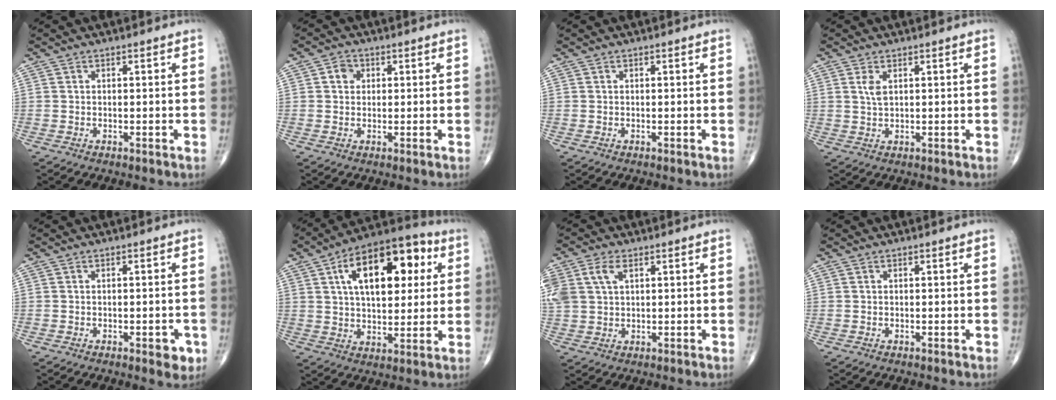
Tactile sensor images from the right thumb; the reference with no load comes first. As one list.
[{"total": 2.7, "force": [0.7, 2.3, 1.2], "torque": [-0.005, 0.001, 0.007]}, {"total": 0.0}, {"total": 2.1, "force": [0.8, 0.8, 1.7], "torque": [-0.037, -0.002, 0.022]}, {"total": 3.2, "force": [-1.3, 1.4, 2.6], "torque": [-0.021, 0.001, -0.013]}, {"total": 20.1, "force": [6.1, 10.5, 16.1], "torque": [-0.211, 0.010, 0.086]}, {"total": 9.2, "force": [3.3, 5.9, 6.3], "torque": [-0.165, 0.011, 0.070]}, {"total": 0.0}]